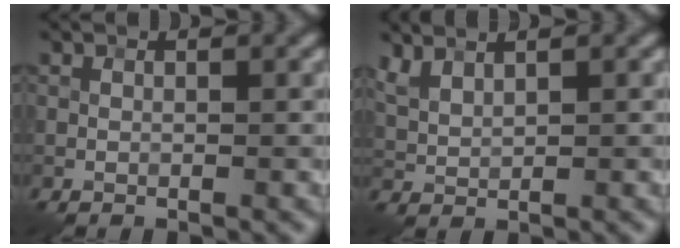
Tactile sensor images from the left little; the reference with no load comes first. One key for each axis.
{"total": 2.0, "fx": 1.7, "fy": 0.2, "fz": 1.0, "tx": -0.035, "ty": -0.001, "tz": 0.049}